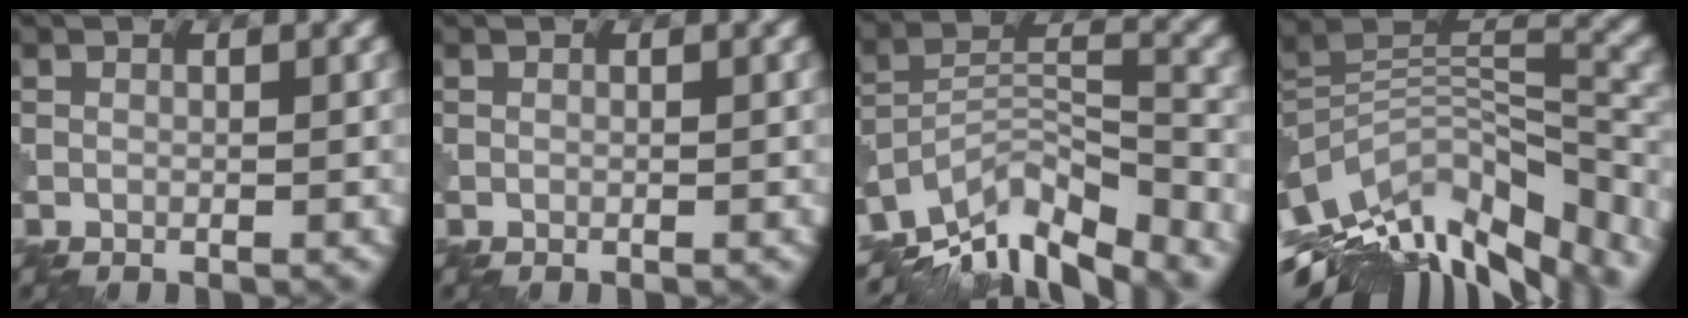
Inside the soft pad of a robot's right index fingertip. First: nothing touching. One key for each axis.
{"total": 0.0}
{"total": 10.1, "fx": -8.6, "fy": 2.7, "fz": 4.5, "tx": -0.077, "ty": 0.003, "tz": -0.156}
{"total": 12.8, "fx": -8.5, "fy": 5.3, "fz": 8.0, "tx": -0.167, "ty": 0.027, "tz": -0.151}